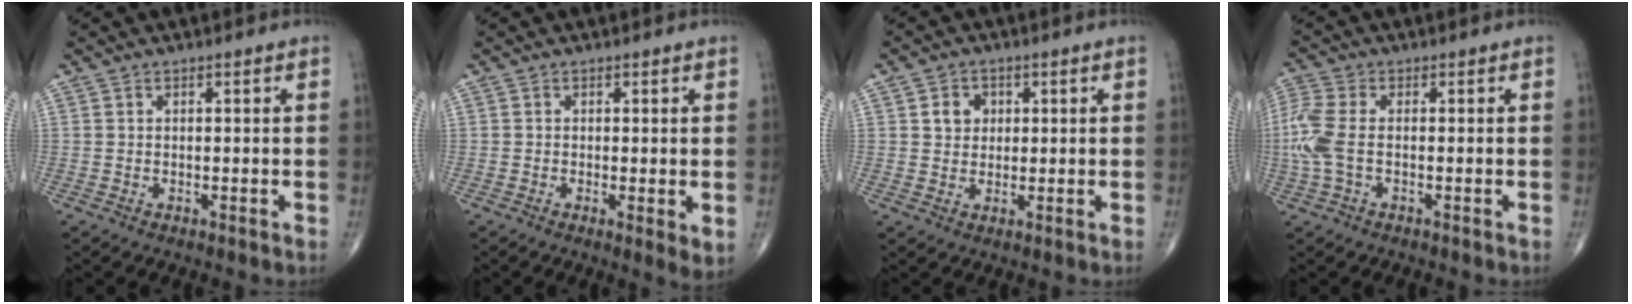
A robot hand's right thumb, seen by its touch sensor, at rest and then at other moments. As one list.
[{"total": 3.1, "force": [-0.3, 0.8, 3.0], "torque": [-0.052, -0.013, -0.010]}, {"total": 4.0, "force": [1.1, 3.4, 1.7], "torque": [-0.006, -0.001, 0.015]}, {"total": 7.3, "force": [-0.7, 3.7, 6.3], "torque": [-0.185, 0.010, -0.018]}]